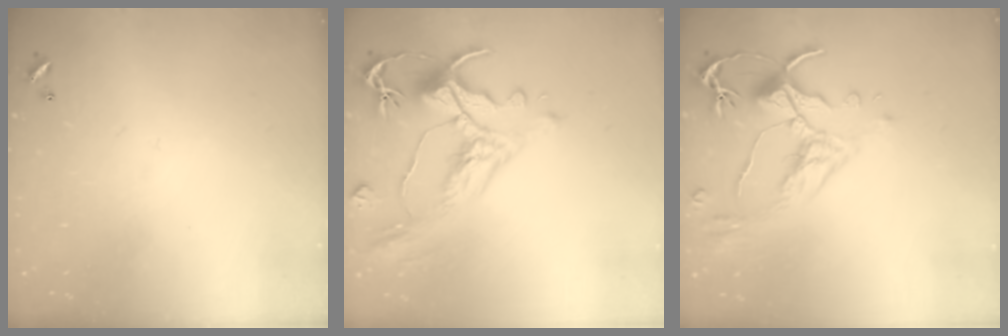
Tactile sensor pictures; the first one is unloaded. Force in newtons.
{"total": 1.5, "press": 0.2, "slide": 1.5}
{"total": 2.5, "press": 2.1, "slide": 1.4}